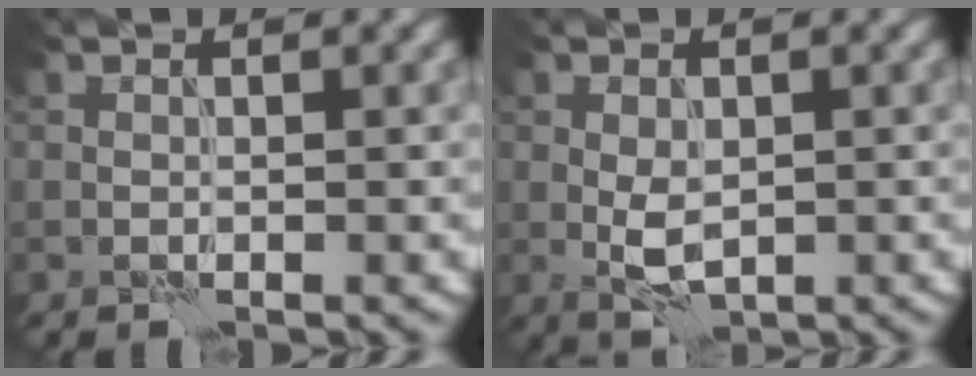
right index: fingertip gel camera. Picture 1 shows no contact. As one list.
[{"total": 2.9, "force": [-0.2, 1.6, 2.4], "torque": [-0.045, -0.003, -0.002]}]